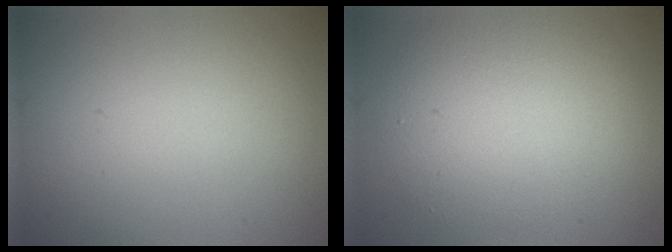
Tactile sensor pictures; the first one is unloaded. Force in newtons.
{"total": 5.9, "press": 5.9, "slide": 0.5}